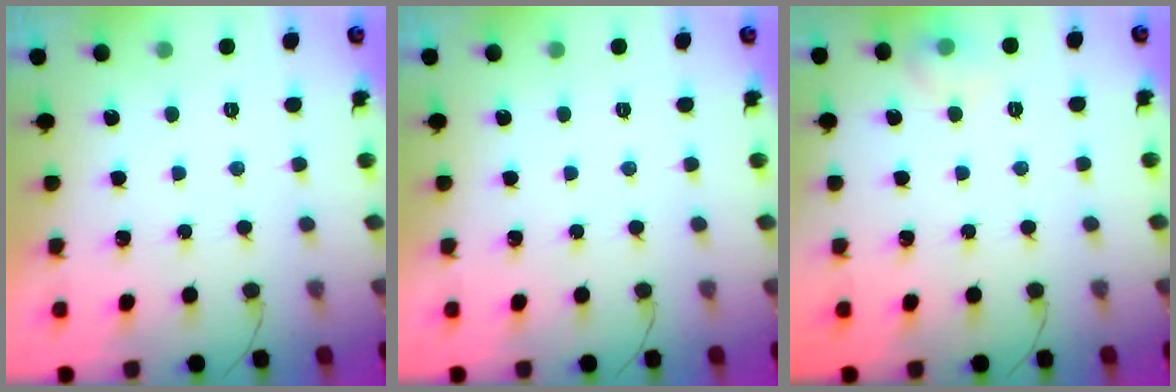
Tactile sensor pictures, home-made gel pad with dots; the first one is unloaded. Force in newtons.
{"total": 0.0}
{"total": 5.8, "press": 5.6, "slide": 1.7}